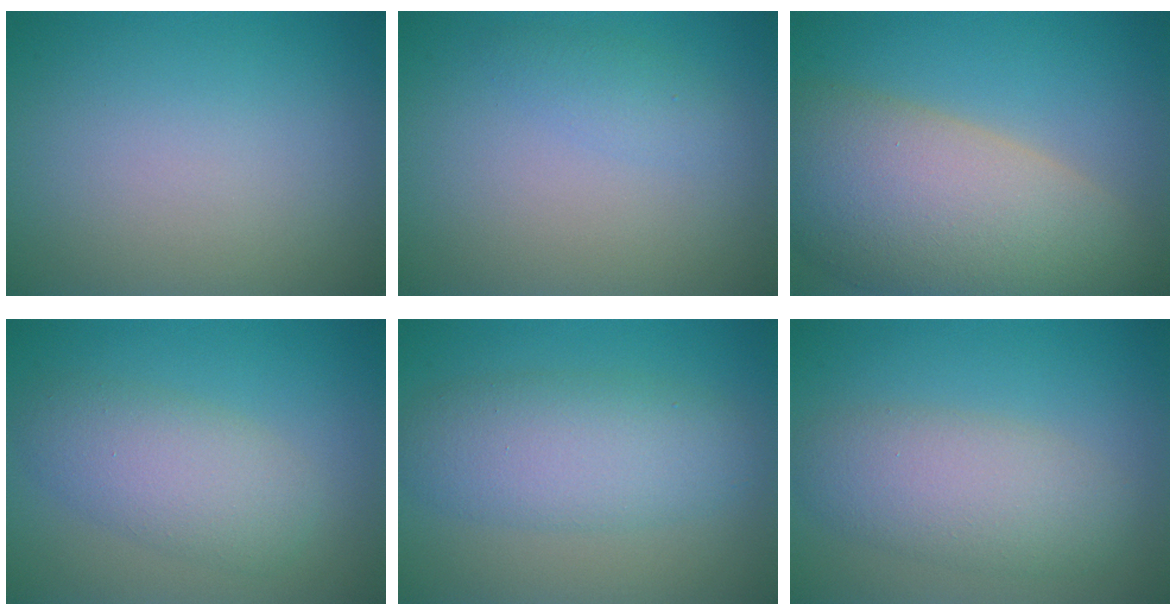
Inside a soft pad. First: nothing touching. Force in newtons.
{"total": 1.3, "press": 1.3, "slide": 0.1}
{"total": 12.6, "press": 12.5, "slide": 1.4}
{"total": 4.6, "press": 4.6, "slide": 0.1}
{"total": 5.5, "press": 5.5, "slide": 0.2}
{"total": 5.1, "press": 5.1, "slide": 0.1}